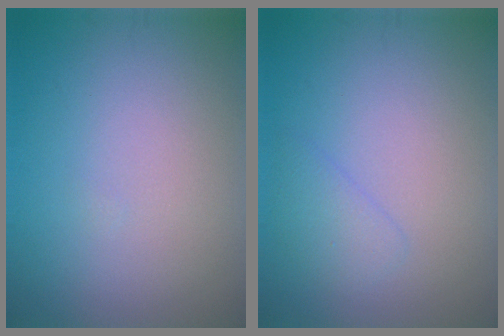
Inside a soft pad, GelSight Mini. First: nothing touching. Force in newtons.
{"total": 1.6, "press": 1.6, "slide": 0.1}